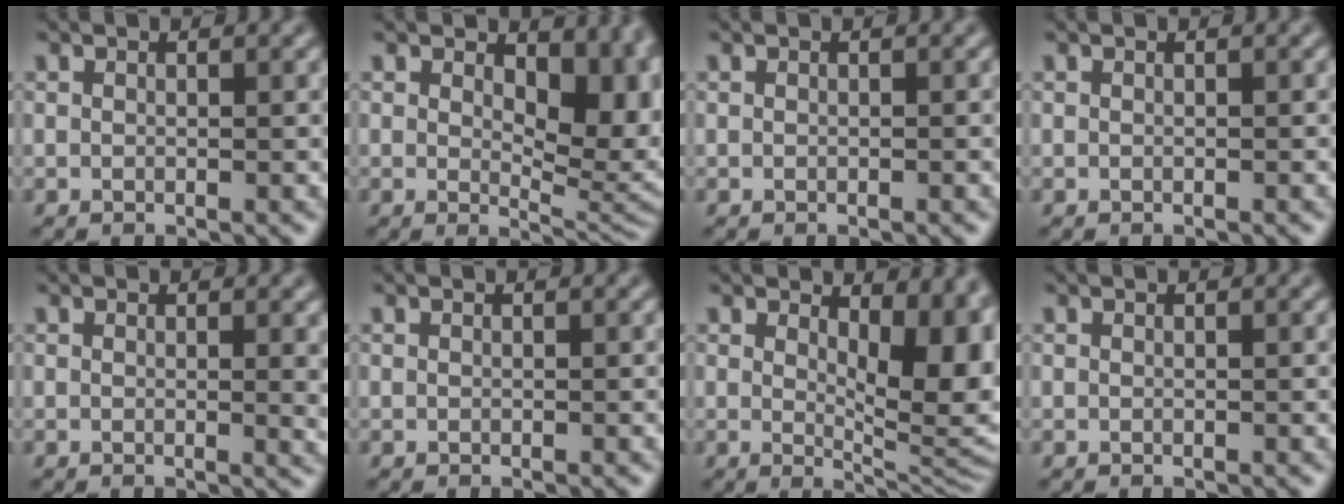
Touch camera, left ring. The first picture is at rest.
{"total": 8.2, "force": [1.7, 4.7, 6.5], "torque": [-0.089, -0.016, 0.034]}
{"total": 0.0}
{"total": 0.0}
{"total": 1.9, "force": [0.3, 0.5, 1.8], "torque": [-0.016, -0.003, 0.001]}
{"total": 0.0}
{"total": 9.2, "force": [2.2, 4.2, 7.9], "torque": [-0.080, -0.007, 0.039]}
{"total": 0.0}